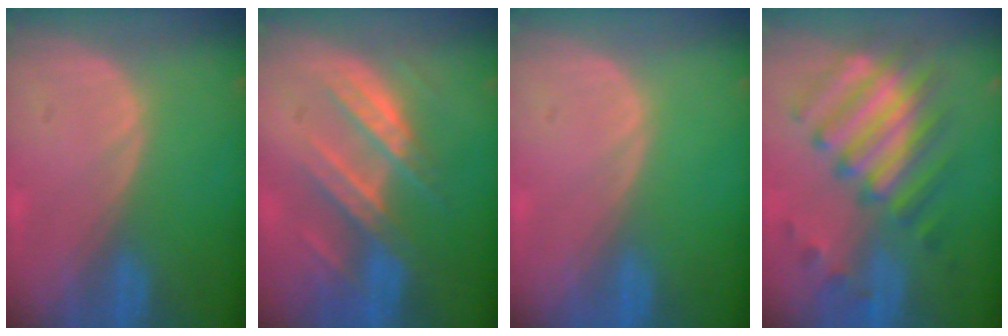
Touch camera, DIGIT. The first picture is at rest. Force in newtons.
{"total": 8.6, "press": 7.8, "slide": 3.7}
{"total": 0.0}
{"total": 9.3, "press": 9.2, "slide": 1.5}